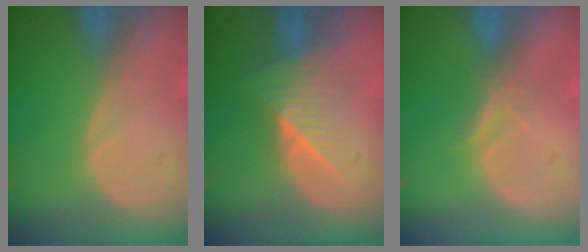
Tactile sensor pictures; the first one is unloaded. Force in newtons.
{"total": 6.5, "press": 6.0, "slide": 2.7}
{"total": 1.8, "press": 1.6, "slide": 0.7}